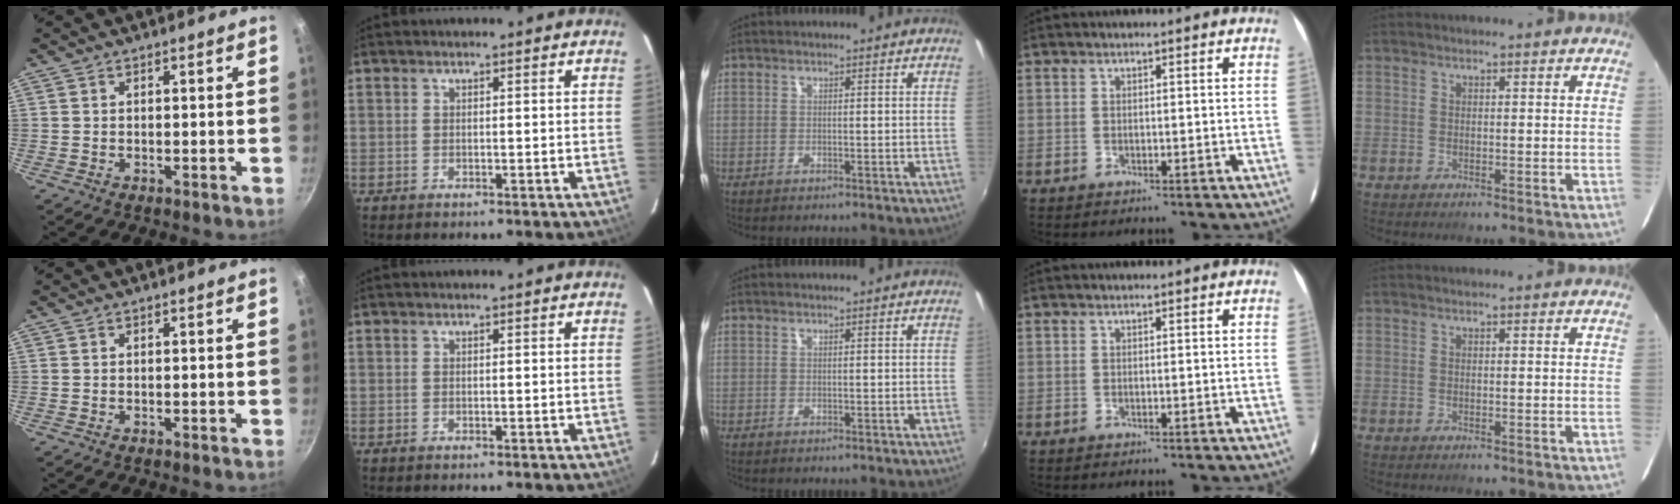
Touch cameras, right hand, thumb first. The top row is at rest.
{}